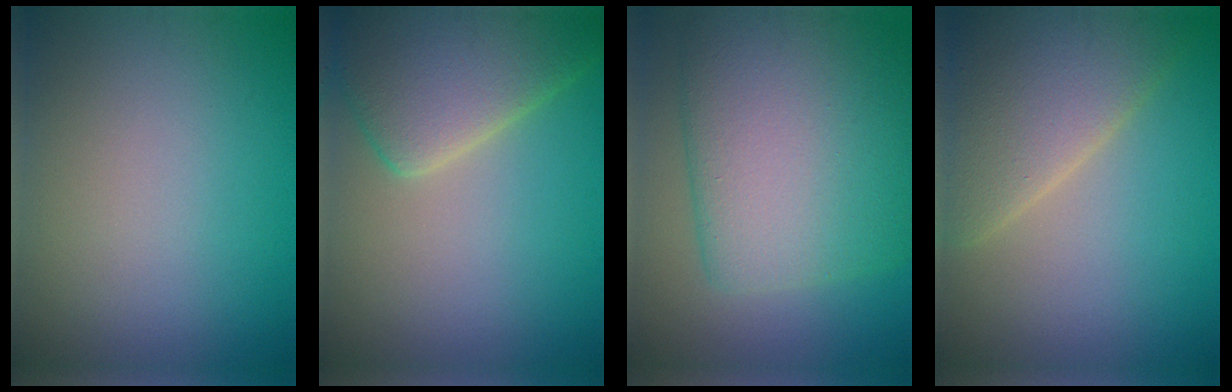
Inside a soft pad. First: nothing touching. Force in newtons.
{"total": 8.1, "press": 8.1, "slide": 0.5}
{"total": 12.5, "press": 12.5, "slide": 0.3}
{"total": 6.4, "press": 6.4, "slide": 0.6}